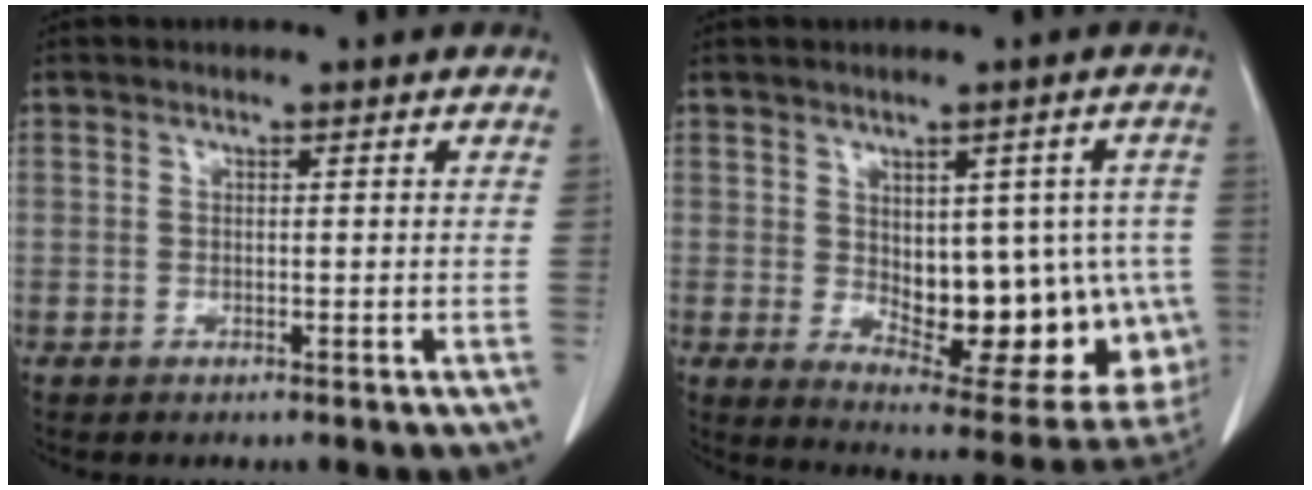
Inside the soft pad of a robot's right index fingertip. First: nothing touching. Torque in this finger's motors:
{"motor_torque": [1.59, -0.20, 0.28, 0.05]}